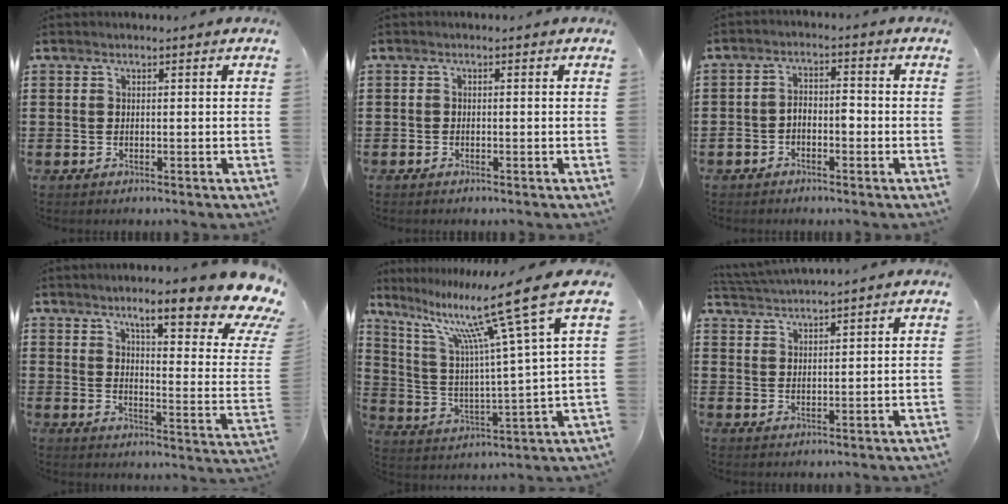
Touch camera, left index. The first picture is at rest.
{"total": 0.7, "force": [-0.6, 0.1, 0.1], "torque": [-0.005, -0.002, -0.013]}
{"total": 3.1, "force": [-1.9, 1.5, 1.9], "torque": [-0.038, 0.009, -0.040]}
{"total": 11.2, "force": [7.7, 1.0, 8.1], "torque": [-0.131, -0.053, 0.115]}
{"total": 14.5, "force": [9.5, 0.8, 11.0], "torque": [-0.219, -0.051, 0.141]}
{"total": 2.4, "force": [2.3, -0.5, 0.0], "torque": [-0.007, -0.004, 0.044]}